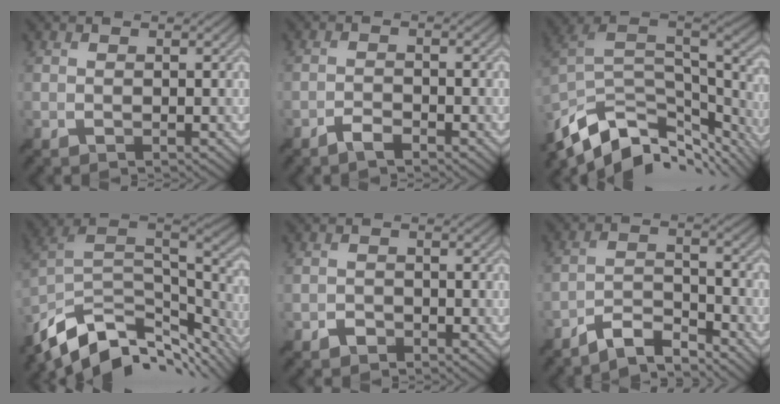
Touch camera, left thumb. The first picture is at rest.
{"total": 2.1, "force": [-1.7, 0.5, 1.1], "torque": [-0.025, 0.002, -0.037]}
{"total": 13.3, "force": [-7.7, 6.6, 8.6], "torque": [-0.217, -0.025, -0.120]}
{"total": 13.1, "force": [-8.1, 6.3, 8.1], "torque": [-0.205, -0.016, -0.133]}
{"total": 1.5, "force": [-1.1, 0.9, 0.3], "torque": [-0.003, 0.002, -0.023]}
{"total": 5.7, "force": [-5.0, 1.2, 2.4], "torque": [-0.048, 0.002, -0.103]}